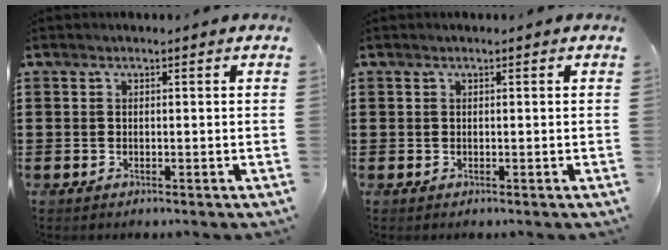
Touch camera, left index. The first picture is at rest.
{"total": 0.0}